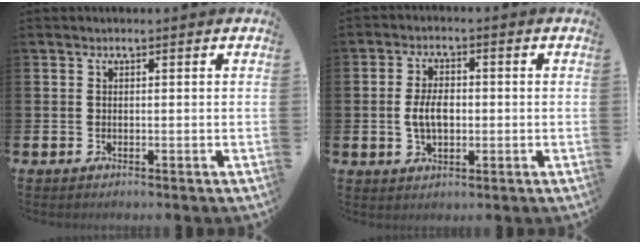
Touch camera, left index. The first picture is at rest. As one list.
[{"total": 4.5, "force": [-0.2, 2.7, 3.7], "torque": [-0.069, 0.003, -0.009]}]